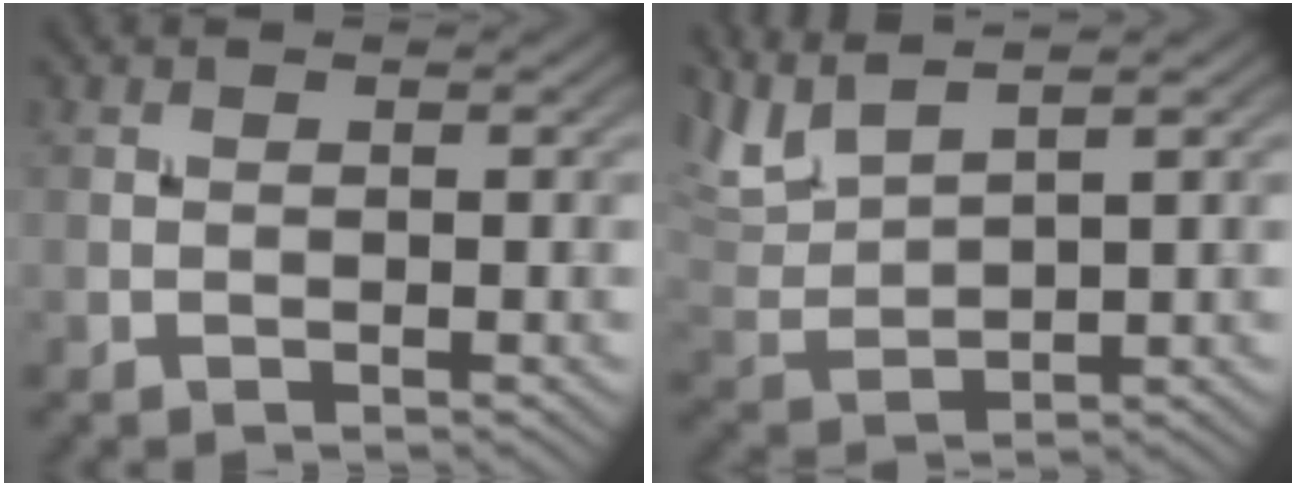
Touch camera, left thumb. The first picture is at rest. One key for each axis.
{"total": 5.6, "fx": 4.3, "fy": 1.1, "fz": 3.4, "tx": -0.090, "ty": 0.013, "tz": 0.093}